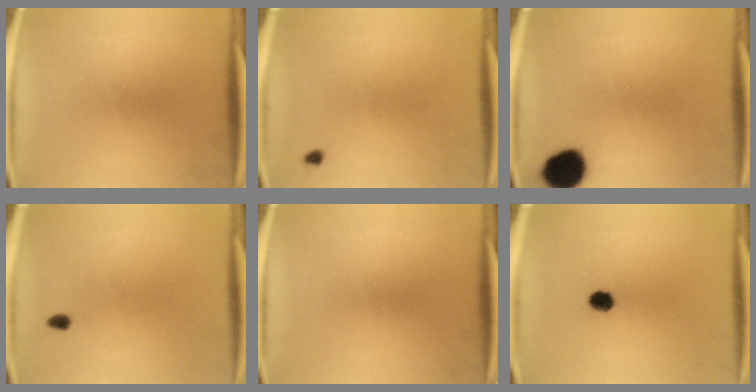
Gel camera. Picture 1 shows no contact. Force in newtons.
{"total": 0.7}
{"total": 10.2}
{"total": 1.5}
{"total": 0.0}
{"total": 3.1}